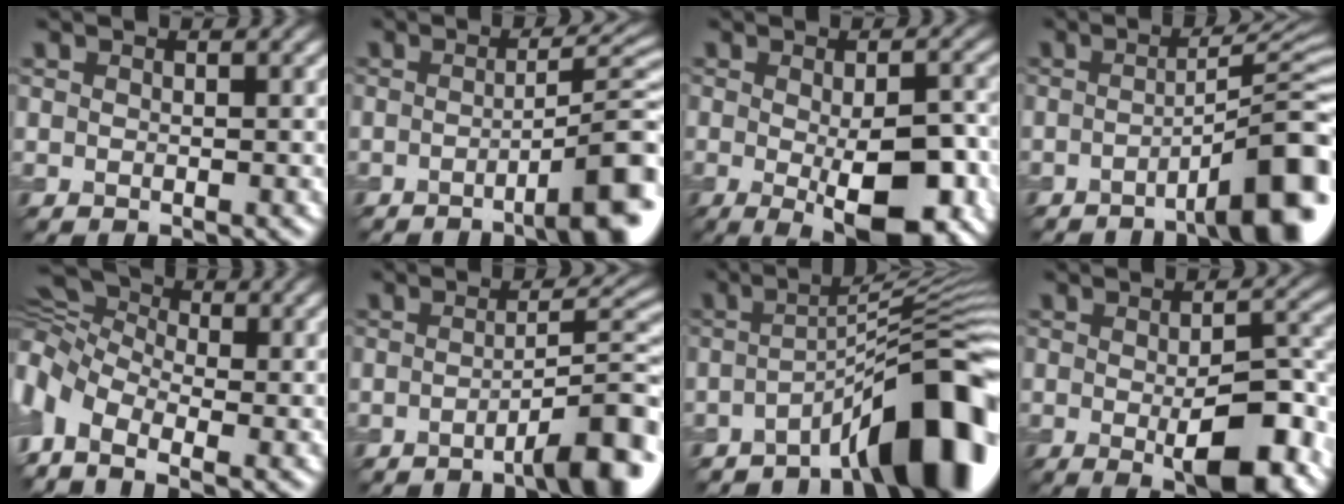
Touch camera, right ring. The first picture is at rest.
{"total": 7.8, "force": [-2.8, 1.2, 7.2], "torque": [-0.081, 0.015, -0.041]}
{"total": 7.7, "force": [-1.8, 2.1, 7.1], "torque": [-0.105, -0.007, -0.015]}
{"total": 8.8, "force": [-3.8, 1.3, 7.8], "torque": [-0.086, 0.020, -0.055]}
{"total": 6.8, "force": [-2.7, 4.0, 4.8], "torque": [-0.127, 0.003, -0.058]}
{"total": 6.7, "force": [-3.3, 1.0, 5.7], "torque": [-0.062, 0.023, -0.050]}
{"total": 10.0, "force": [-5.2, 1.8, 8.4], "torque": [-0.104, 0.026, -0.078]}
{"total": 8.2, "force": [-2.3, 2.4, 7.5], "torque": [-0.108, -0.004, -0.023]}